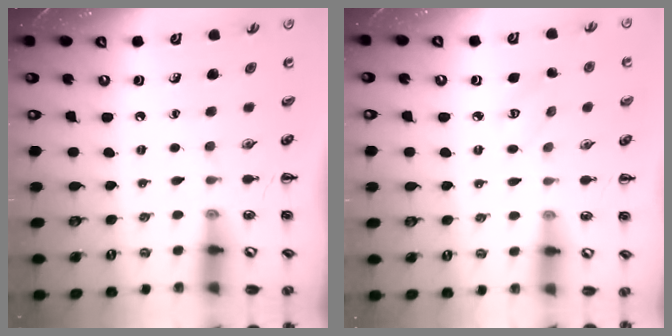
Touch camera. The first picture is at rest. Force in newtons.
{"total": 2.9, "press": 2.8, "slide": 0.8}